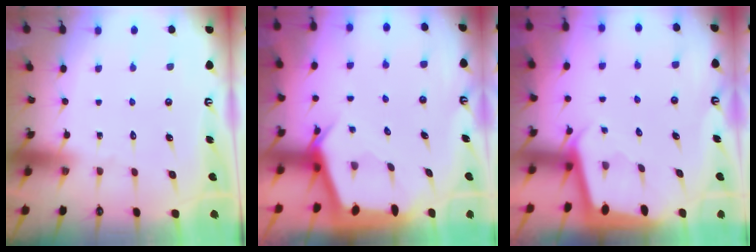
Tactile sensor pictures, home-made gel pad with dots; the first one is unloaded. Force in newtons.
{"total": 4.9, "press": 4.9, "slide": 0.4}
{"total": 1.9, "press": 1.9, "slide": 0.1}